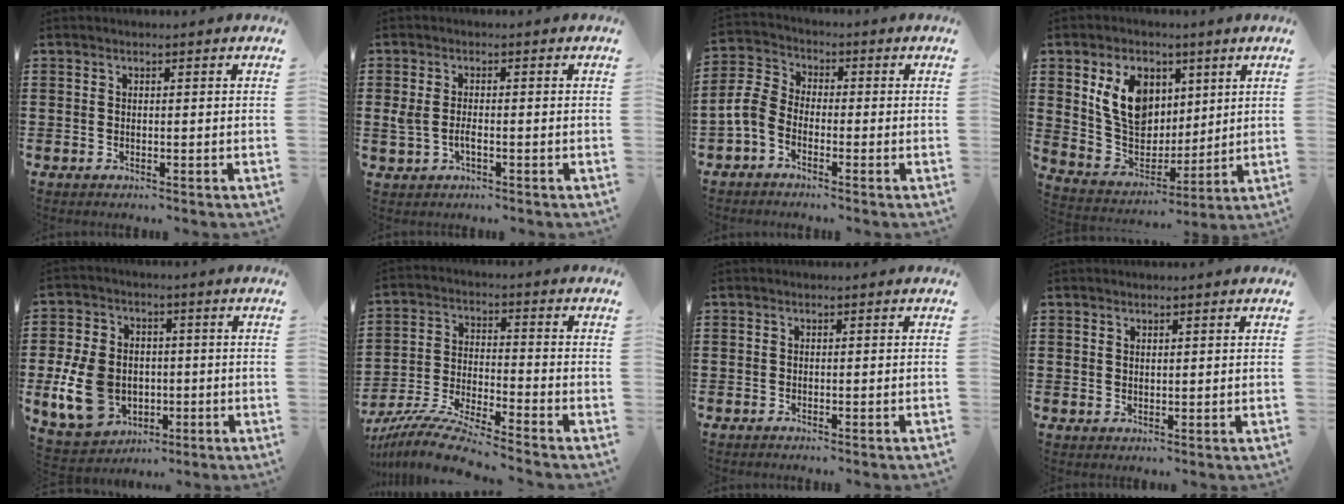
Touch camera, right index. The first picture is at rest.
{"total": 2.5, "force": [-0.6, 1.1, 2.2], "torque": [-0.056, -0.006, -0.014]}
{"total": 4.8, "force": [-2.8, 3.0, 2.6], "torque": [-0.087, -0.003, -0.066]}
{"total": 10.6, "force": [4.0, 7.9, 5.9], "torque": [-0.142, 0.008, 0.073]}
{"total": 11.6, "force": [-1.9, 9.1, 6.9], "torque": [-0.185, 0.016, -0.034]}
{"total": 8.6, "force": [-8.1, -0.2, 2.8], "torque": [-0.067, -0.003, -0.161]}
{"total": 0.6, "force": [-0.6, -0.1, 0.0], "torque": [-0.001, -0.002, -0.012]}
{"total": 0.8, "force": [0.7, 0.3, 0.3], "torque": [-0.007, 0.001, 0.013]}